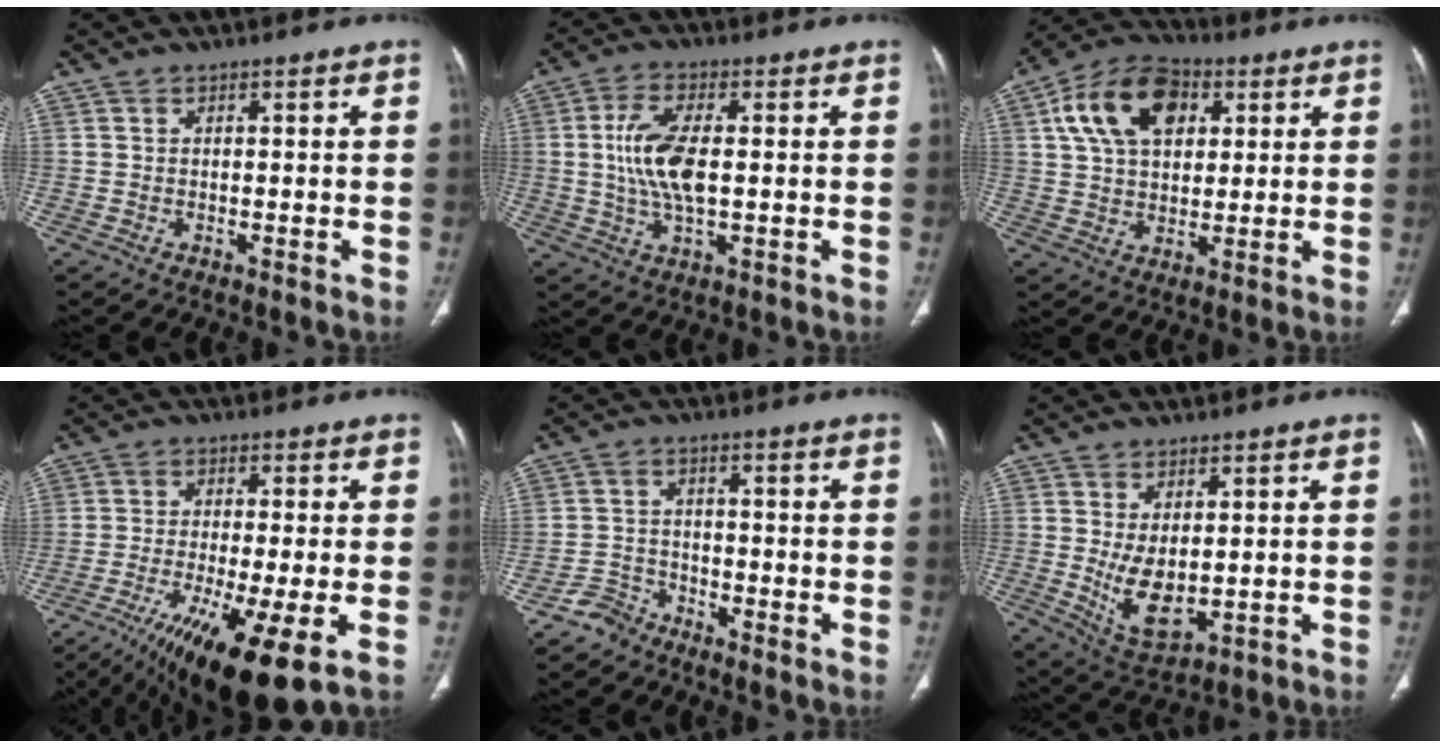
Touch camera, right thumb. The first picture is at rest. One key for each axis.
{"total": 10.0, "fx": 0.5, "fy": 4.3, "fz": 9.0, "tx": -0.194, "ty": -0.002, "tz": 0.011}
{"total": 15.3, "fx": 5.2, "fy": 9.8, "fz": 10.5, "tx": -0.168, "ty": 0.004, "tz": 0.088}
{"total": 15.9, "fx": -7.6, "fy": 2.9, "fz": 13.6, "tx": -0.223, "ty": -0.019, "tz": -0.120}
{"total": 3.3, "fx": -3.0, "fy": 1.5, "fz": -0.3, "tx": 0.014, "ty": 0.013, "tz": -0.062}
{"total": 8.4, "fx": 0.1, "fy": 4.4, "fz": 7.1, "tx": -0.112, "ty": -0.020, "tz": 0.024}